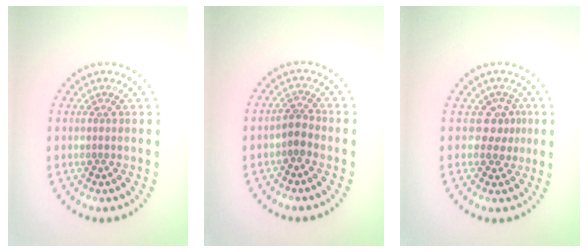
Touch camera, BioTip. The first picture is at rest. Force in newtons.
{"total": 1.6, "press": 1.3, "slide": 0.8}
{"total": 2.2, "press": 1.5, "slide": 1.6}